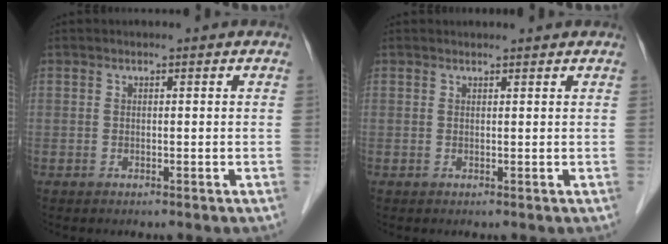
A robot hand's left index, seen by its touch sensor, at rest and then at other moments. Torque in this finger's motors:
{"motor_torque": [0.18, -0.09, 0.06, 0.00]}